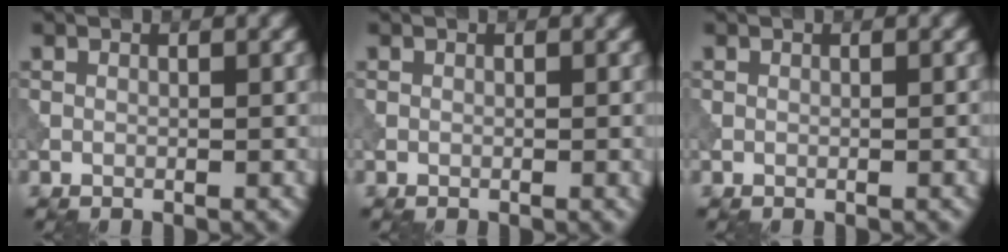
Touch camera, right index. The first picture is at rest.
{"total": 0.0}
{"total": 0.0}